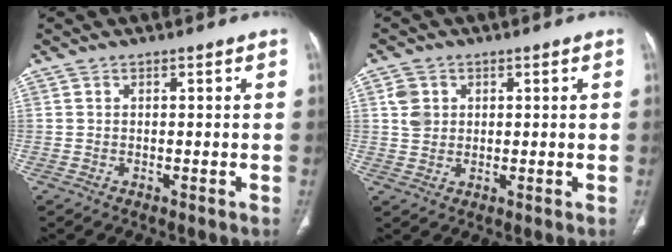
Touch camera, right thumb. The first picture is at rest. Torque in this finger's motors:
{"motor_torque": [0.22, 0.89, 0.37, 0.51, 0.06]}